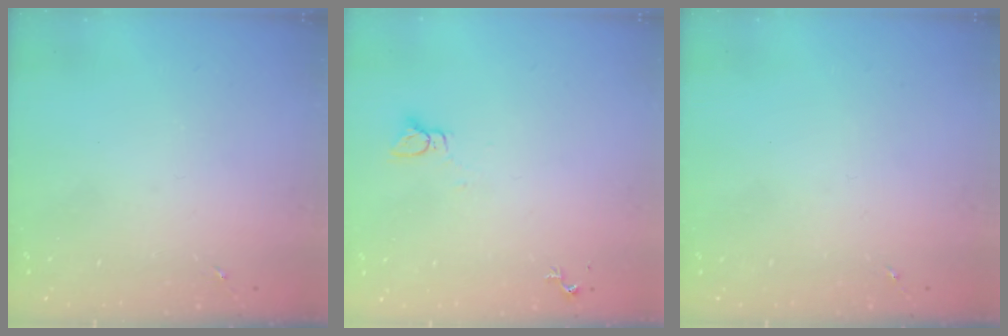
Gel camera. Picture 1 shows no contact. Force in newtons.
{"total": 2.2, "press": 2.2, "slide": 0.1}
{"total": 0.0}